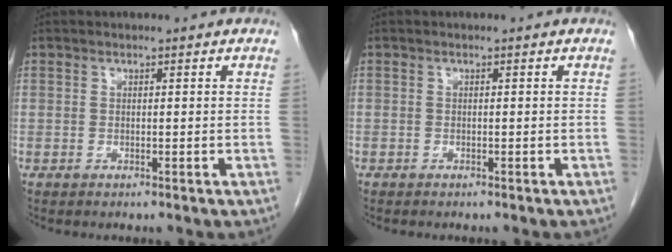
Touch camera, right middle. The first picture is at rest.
{"total": 0.0}